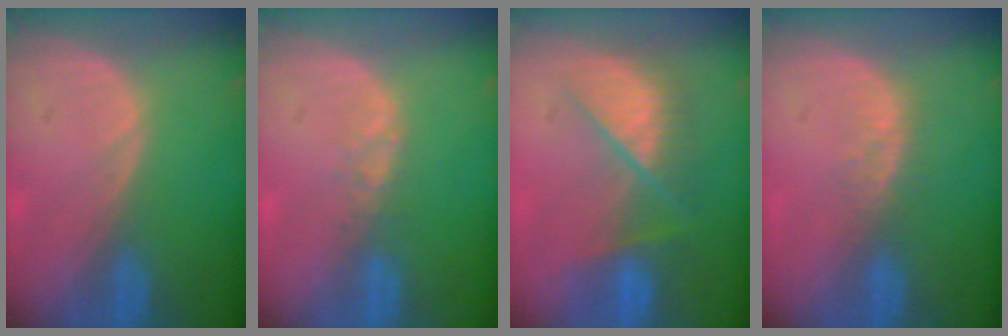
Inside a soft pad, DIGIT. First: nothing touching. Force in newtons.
{"total": 1.4, "press": 1.4, "slide": 0.2}
{"total": 7.3, "press": 7.3, "slide": 0.5}
{"total": 2.9, "press": 2.3, "slide": 1.8}